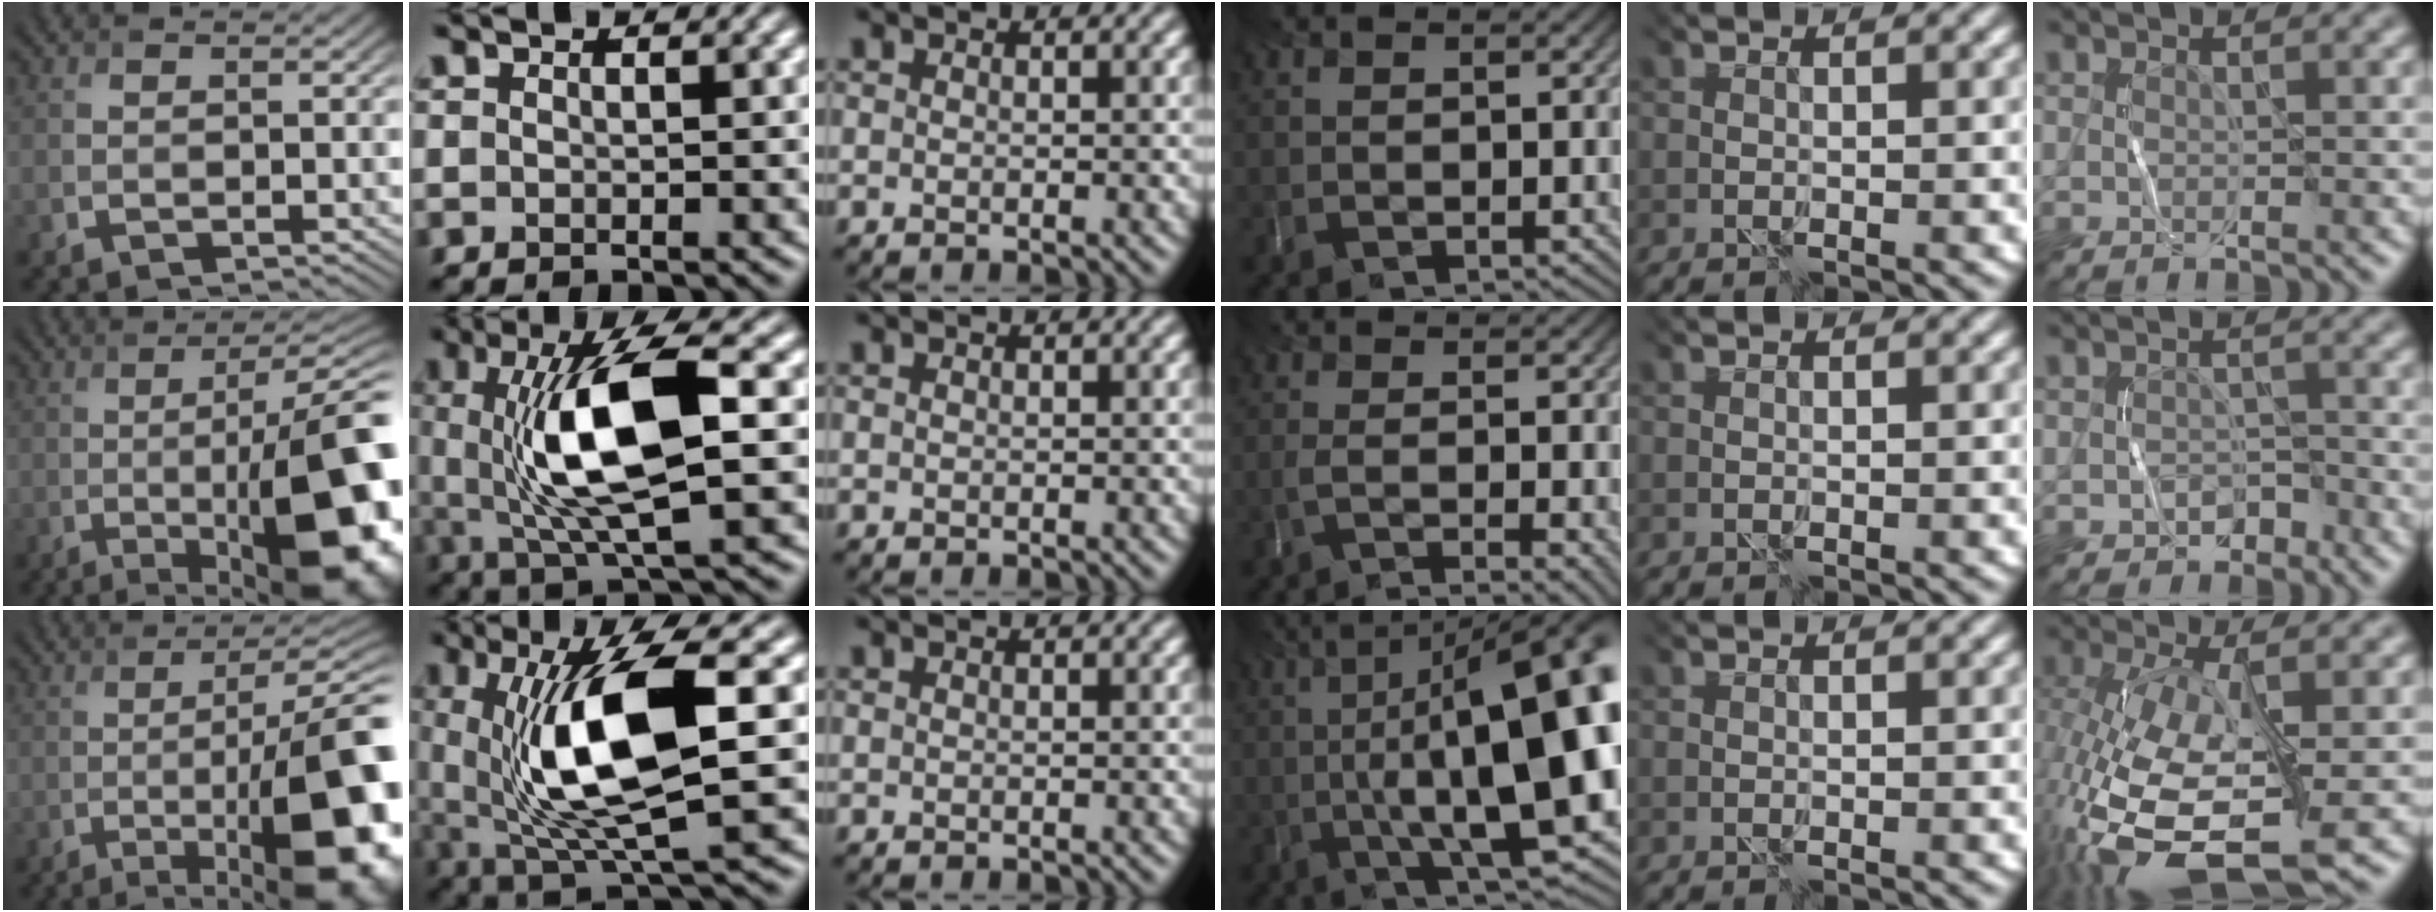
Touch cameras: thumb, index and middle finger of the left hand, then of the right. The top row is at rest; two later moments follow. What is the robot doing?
{"motion": "wrap", "object": "string"}